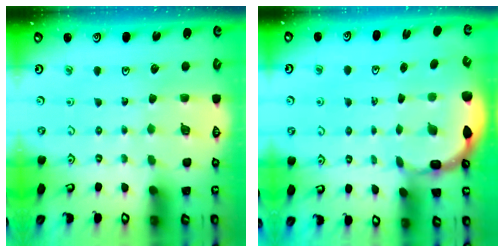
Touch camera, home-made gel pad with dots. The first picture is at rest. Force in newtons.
{"total": 2.6, "press": 2.4, "slide": 0.9}